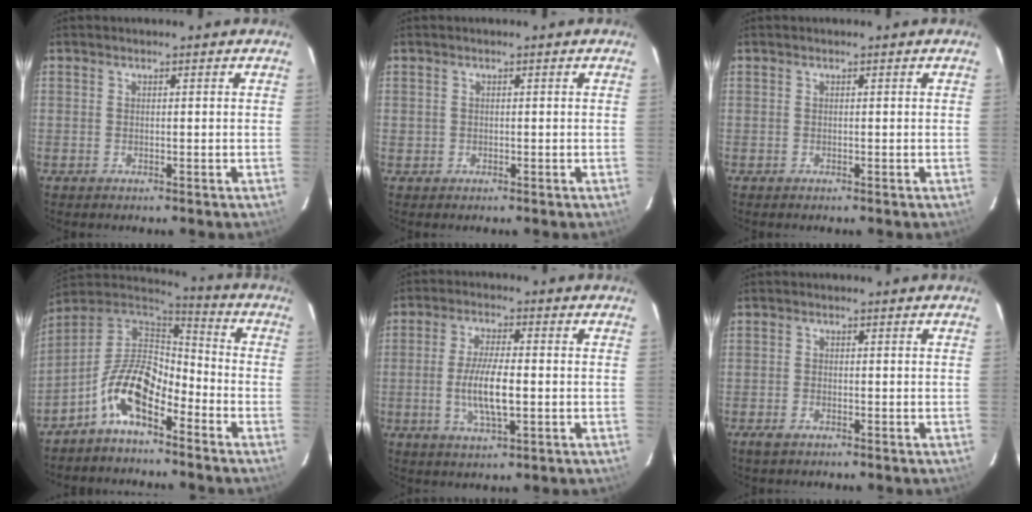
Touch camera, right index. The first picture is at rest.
{"total": 0.9, "force": [-0.1, 0.9, 0.1], "torque": [0.001, 0.001, 0.000]}
{"total": 0.0}
{"total": 11.4, "force": [-6.3, 5.0, 8.1], "torque": [-0.160, 0.017, -0.127]}
{"total": 8.2, "force": [-1.3, 2.2, 7.8], "torque": [-0.155, -0.005, -0.024]}
{"total": 2.0, "force": [-1.4, 0.8, 1.1], "torque": [-0.028, -0.002, -0.027]}